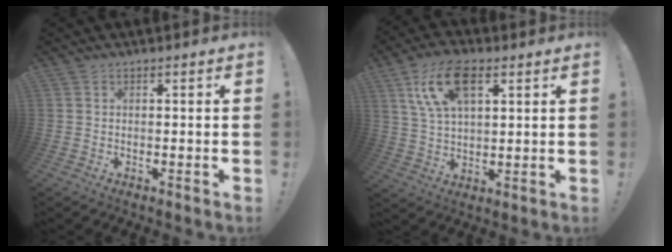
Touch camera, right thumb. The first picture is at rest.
{"total": 13.3, "force": [6.2, 6.7, 9.7], "torque": [-0.175, -0.008, 0.114]}